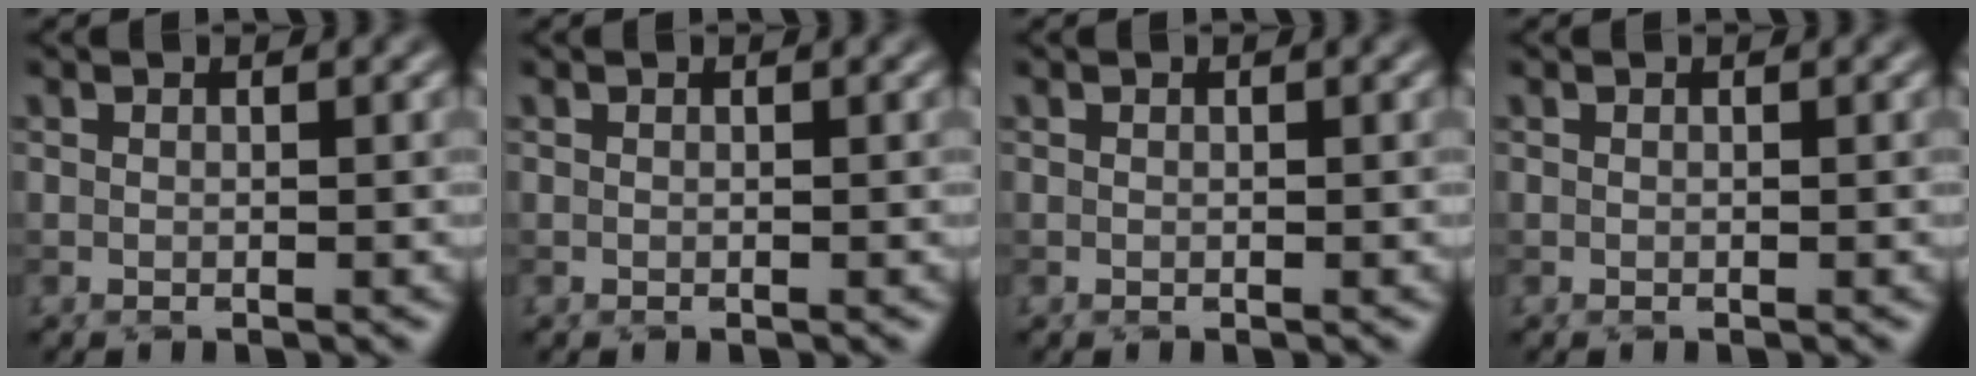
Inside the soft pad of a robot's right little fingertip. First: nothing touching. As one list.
[{"total": 0.0}, {"total": 0.0}, {"total": 0.0}]